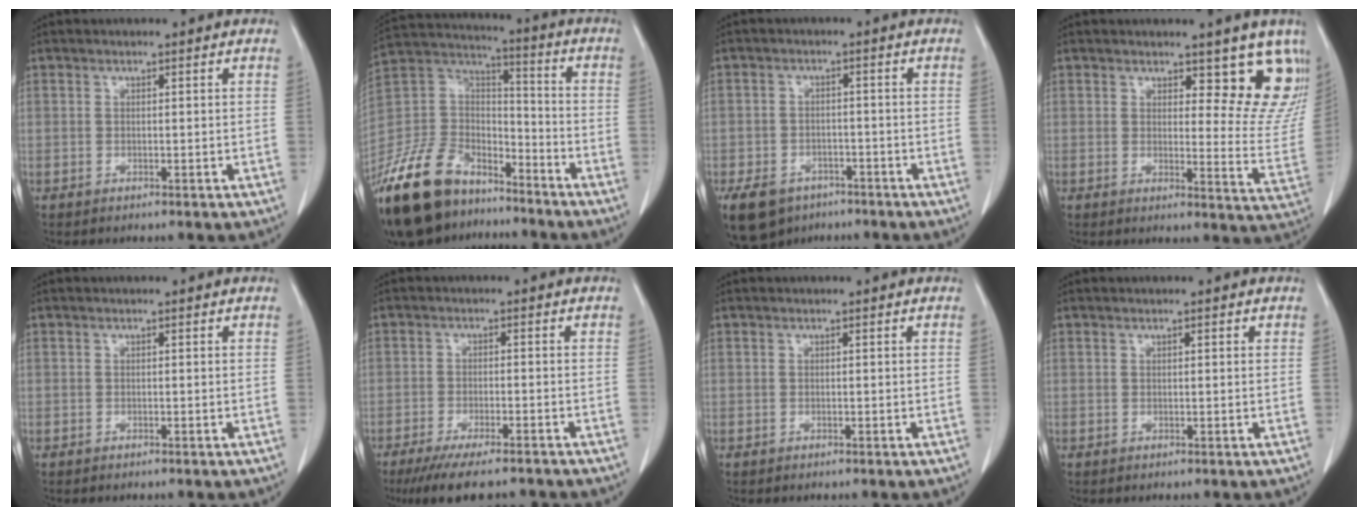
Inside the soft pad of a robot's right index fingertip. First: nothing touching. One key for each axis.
{"total": 24.0, "fx": -17.4, "fy": 12.0, "fz": 11.3, "tx": -0.304, "ty": 0.003, "tz": -0.321}
{"total": 12.9, "fx": -7.8, "fy": 9.1, "fz": 4.9, "tx": -0.129, "ty": -0.002, "tz": -0.113}
{"total": 12.2, "fx": 9.0, "fy": 4.7, "fz": 6.7, "tx": -0.052, "ty": -0.030, "tz": 0.098}
{"total": 0.0}
{"total": 11.6, "fx": -9.4, "fy": 2.6, "fz": 6.3, "tx": -0.099, "ty": -0.016, "tz": -0.145}
{"total": 0.0}
{"total": 1.0, "fx": 0.4, "fy": 0.4, "fz": 0.8, "tx": -0.019, "ty": 0.002, "tz": 0.008}